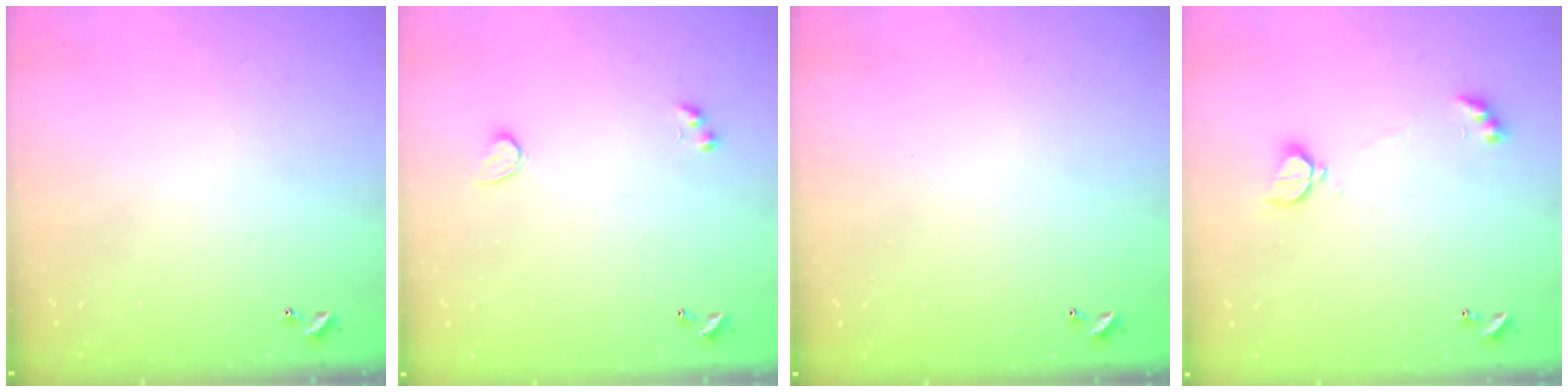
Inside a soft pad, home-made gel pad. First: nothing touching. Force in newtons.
{"total": 1.9, "press": 1.5, "slide": 1.1}
{"total": 2.9, "press": 2.9, "slide": 0.1}
{"total": 2.2, "press": 2.2, "slide": 0.2}